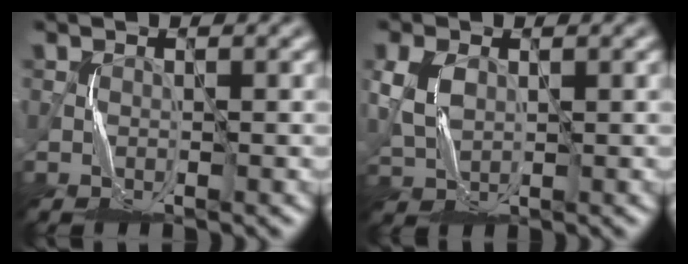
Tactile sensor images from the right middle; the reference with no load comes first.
{"total": 3.8, "force": [0.7, 2.6, 2.6], "torque": [-0.077, 0.005, 0.017]}